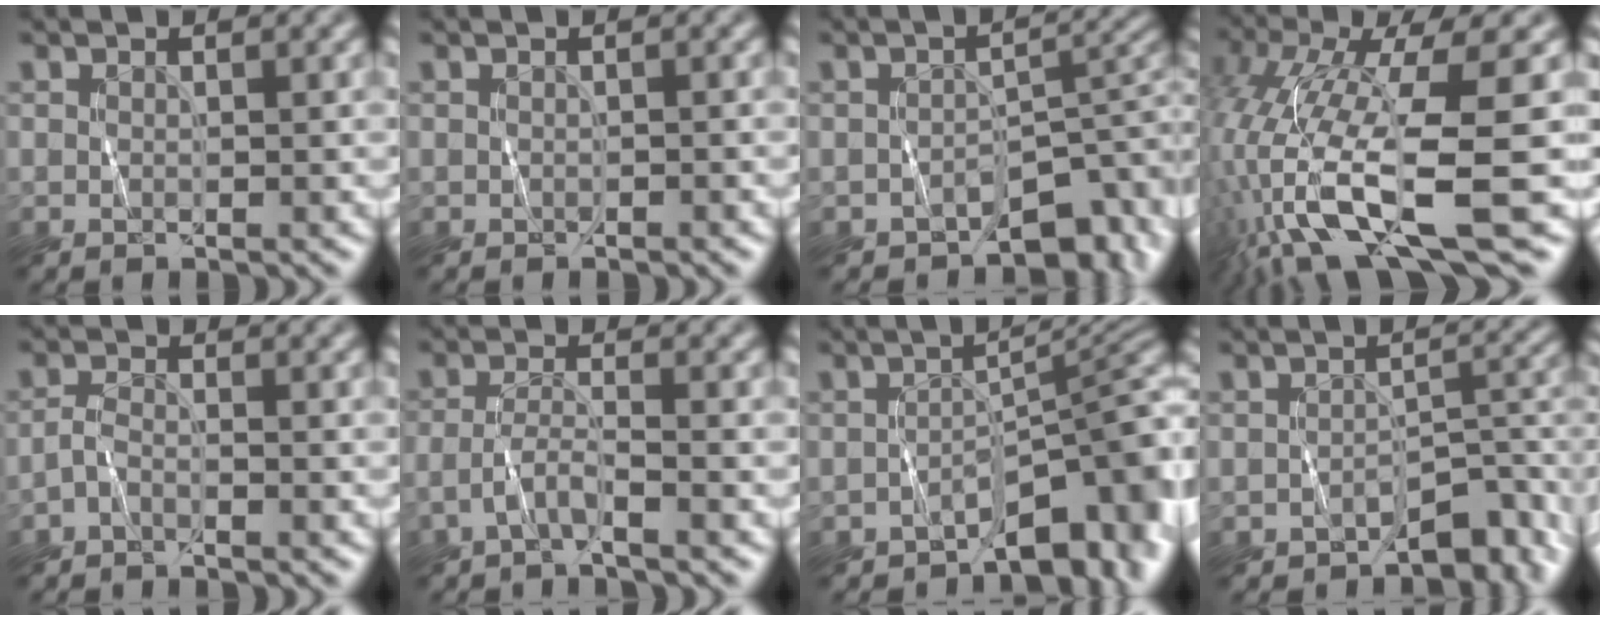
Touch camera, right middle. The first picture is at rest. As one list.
[{"total": 0.7, "force": [-0.3, -0.5, -0.5], "torque": [0.007, 0.001, -0.005]}, {"total": 5.3, "force": [-3.5, 2.6, 3.0], "torque": [-0.024, 0.002, -0.052]}, {"total": 13.4, "force": [-4.9, 3.0, 12.1], "torque": [-0.268, -0.014, -0.074]}, {"total": 1.3, "force": [-1.3, -0.4, 0.1], "torque": [-0.010, 0.003, -0.029]}, {"total": 1.9, "force": [-1.6, -0.5, 0.9], "torque": [-0.025, 0.006, -0.038]}, {"total": 6.5, "force": [-4.5, 2.1, 4.3], "torque": [-0.037, 0.010, -0.073]}, {"total": 5.1, "force": [-3.8, 2.1, 2.6], "torque": [-0.014, 0.004, -0.060]}]